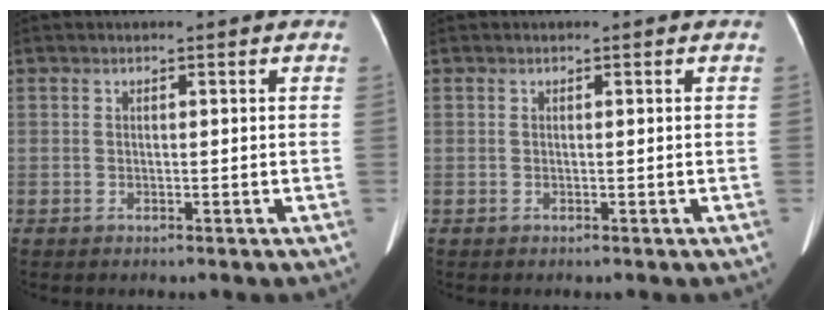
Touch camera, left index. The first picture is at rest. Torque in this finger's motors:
{"motor_torque": [0.00, 0.00, 0.00, 0.00]}